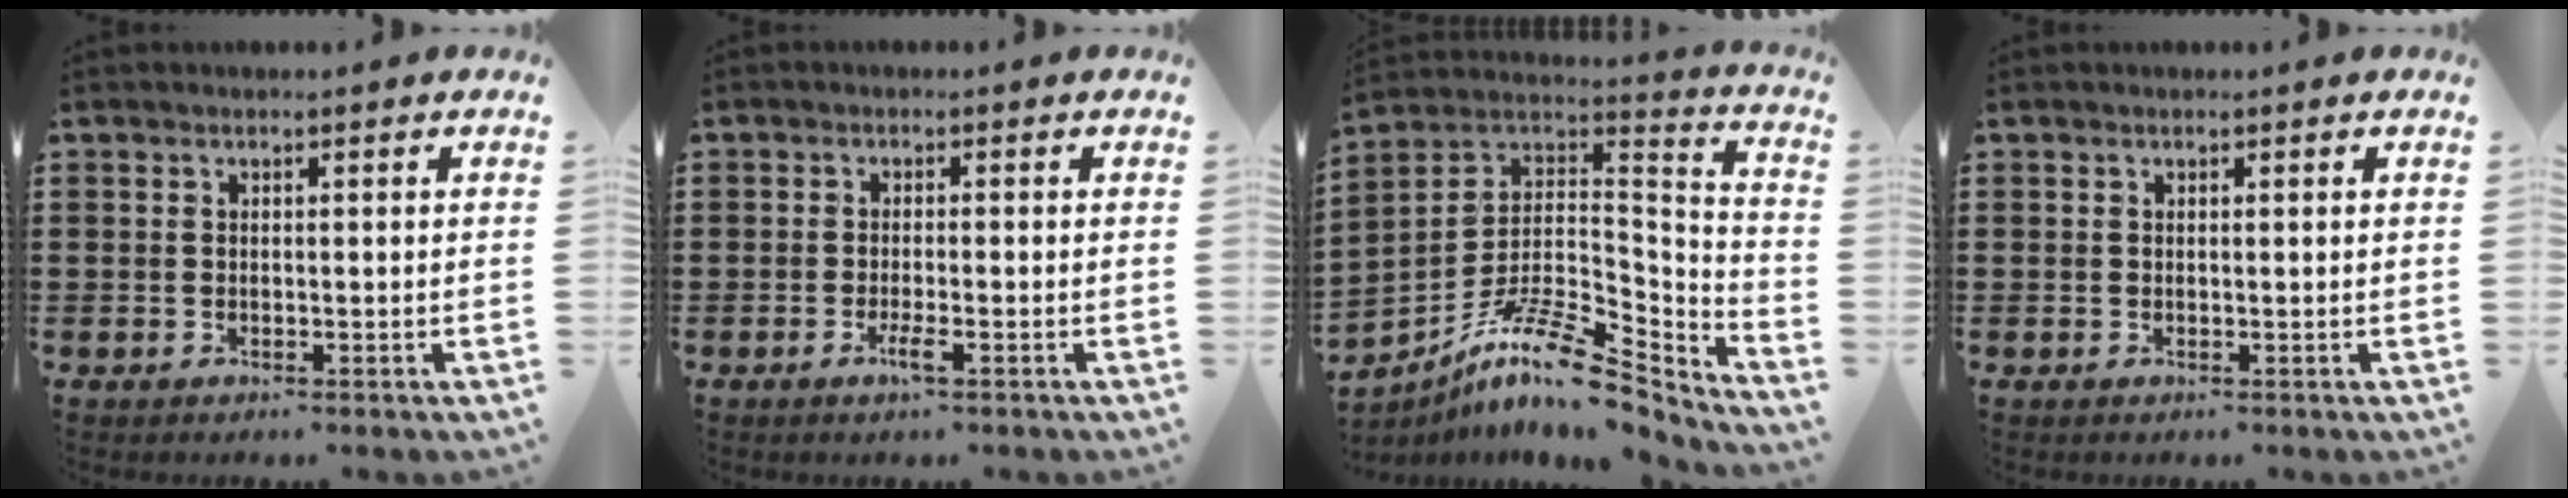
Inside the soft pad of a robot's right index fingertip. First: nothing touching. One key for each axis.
{"total": 2.6, "fx": -1.4, "fy": 0.2, "fz": 2.2, "tx": -0.050, "ty": -0.007, "tz": -0.029}
{"total": 12.9, "fx": -8.7, "fy": 3.6, "fz": 8.8, "tx": -0.160, "ty": 0.014, "tz": -0.162}
{"total": 0.0}